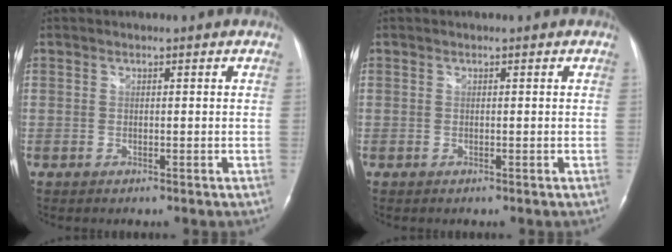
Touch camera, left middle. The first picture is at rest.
{"total": 0.0}